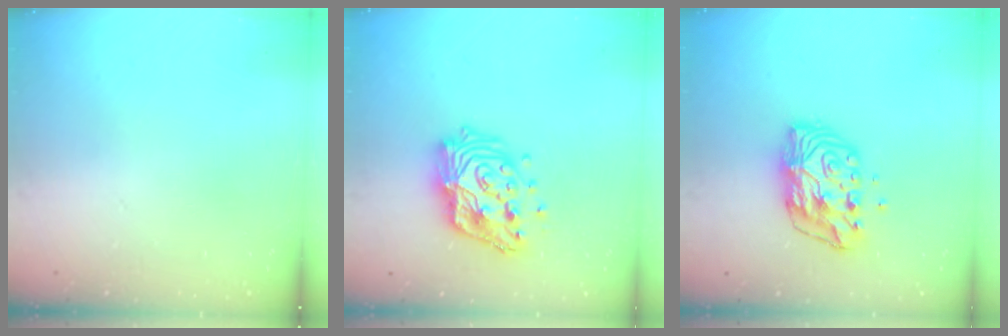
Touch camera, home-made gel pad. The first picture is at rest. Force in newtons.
{"total": 15.9, "press": 15.9, "slide": 1.0}
{"total": 10.5, "press": 10.5, "slide": 1.1}